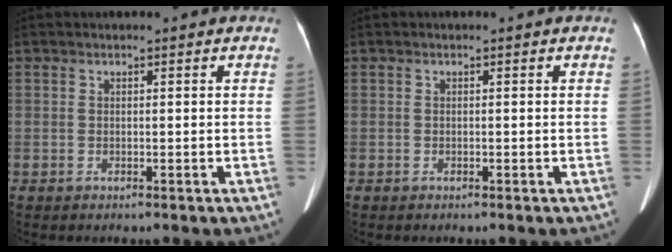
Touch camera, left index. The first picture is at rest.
{"total": 0.0}